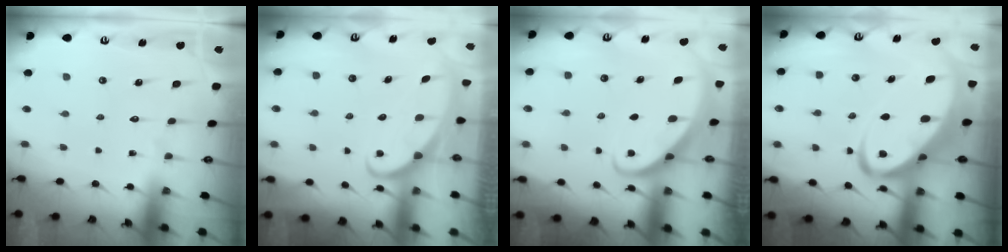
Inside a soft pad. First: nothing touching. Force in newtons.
{"total": 1.9, "press": 1.9, "slide": 0.1}
{"total": 2.6, "press": 2.6, "slide": 0.2}
{"total": 9.3, "press": 9.3, "slide": 1.0}